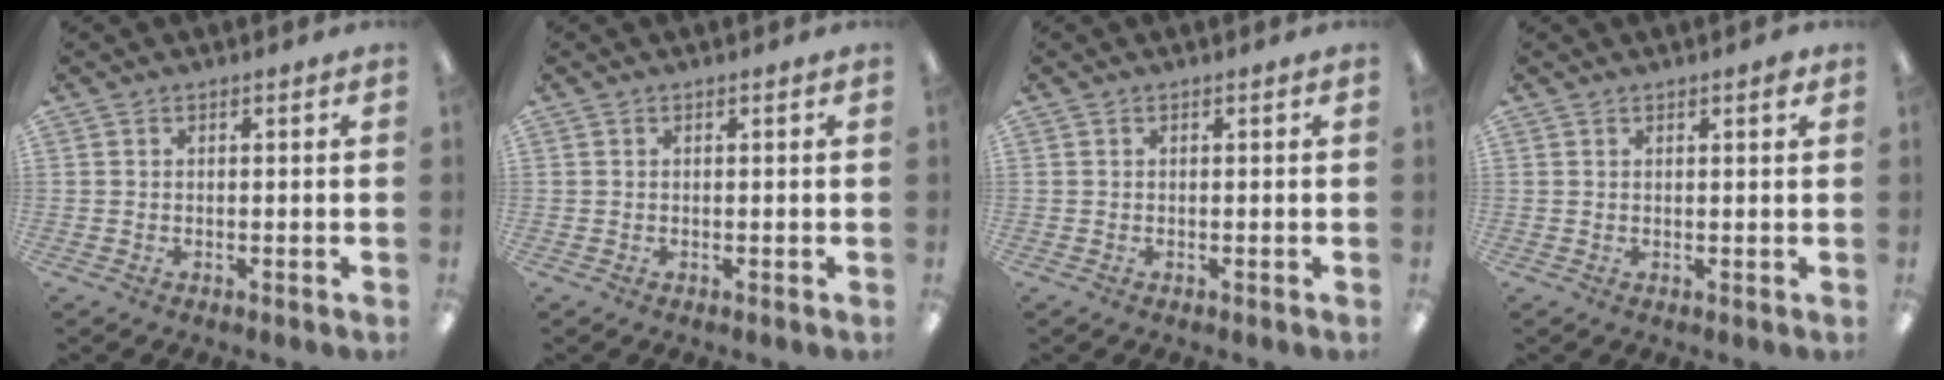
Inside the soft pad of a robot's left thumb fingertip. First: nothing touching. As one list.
[{"total": 0.0}, {"total": 0.0}, {"total": 1.5, "force": [1.2, 0.1, 1.0], "torque": [-0.012, -0.002, 0.018]}]